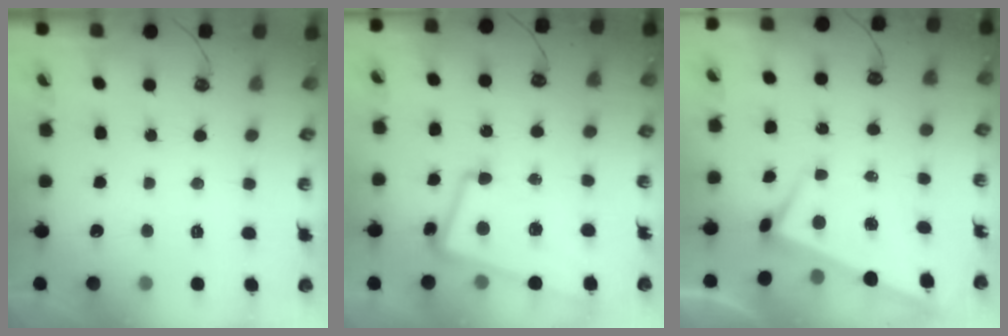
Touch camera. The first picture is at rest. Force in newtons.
{"total": 5.8, "press": 5.4, "slide": 2.2}
{"total": 1.6, "press": 1.2, "slide": 1.0}